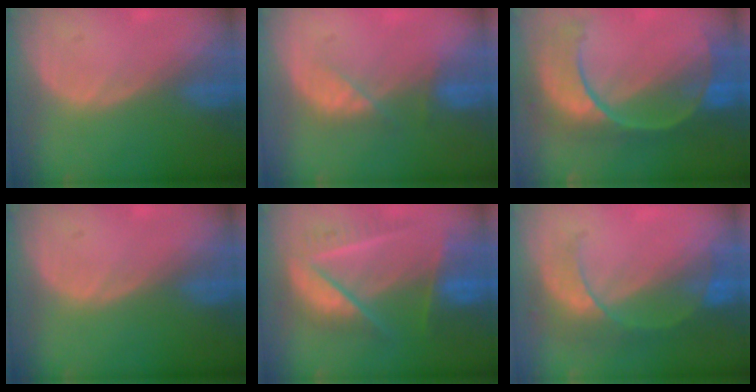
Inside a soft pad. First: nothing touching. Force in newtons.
{"total": 3.3, "press": 3.2, "slide": 0.7}
{"total": 10.9, "press": 9.2, "slide": 5.9}
{"total": 0.0}
{"total": 9.3, "press": 8.3, "slide": 4.2}
{"total": 7.9, "press": 6.9, "slide": 3.8}